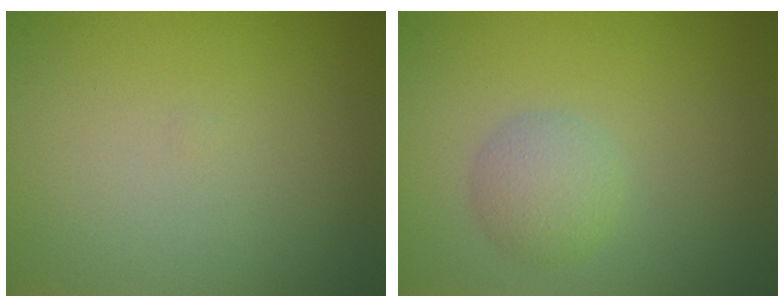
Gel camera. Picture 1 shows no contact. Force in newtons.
{"total": 2.3, "press": 2.3, "slide": 0.1}